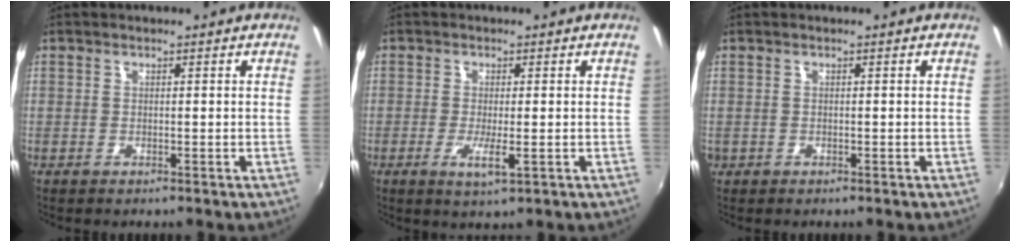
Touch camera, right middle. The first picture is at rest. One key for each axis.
{"total": 3.7, "fx": -1.1, "fy": 0.5, "fz": 3.5, "tx": -0.072, "ty": -0.010, "tz": -0.019}
{"total": 0.8, "fx": -0.3, "fy": 0.7, "fz": 0.1, "tx": -0.003, "ty": -0.003, "tz": -0.005}